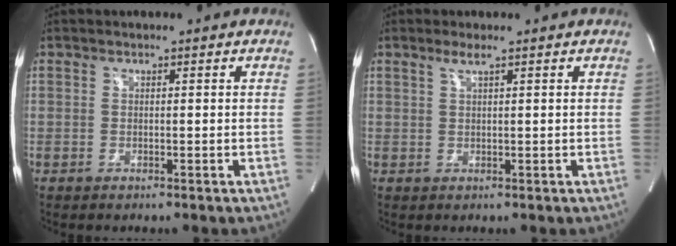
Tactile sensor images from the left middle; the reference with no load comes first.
{"total": 1.4, "force": [1.0, -0.1, 1.0], "torque": [-0.025, 0.004, 0.022]}